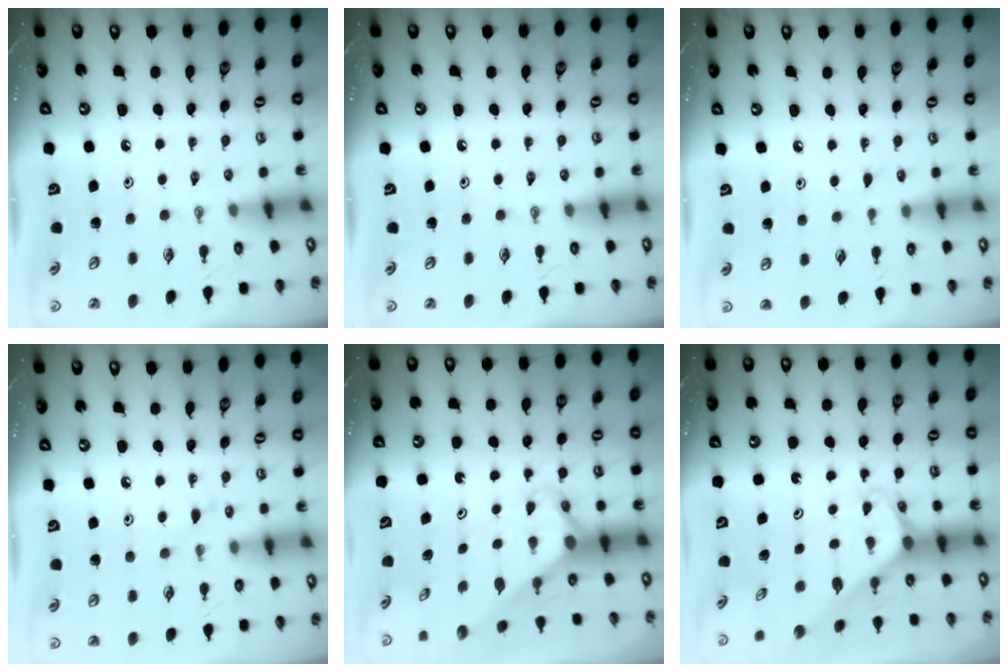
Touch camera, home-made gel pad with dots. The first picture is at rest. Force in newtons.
{"total": 0.0}
{"total": 2.7, "press": 2.7, "slide": 0.3}
{"total": 4.7, "press": 4.7, "slide": 0.6}
{"total": 2.7, "press": 2.7, "slide": 0.0}
{"total": 1.9, "press": 1.9, "slide": 0.1}